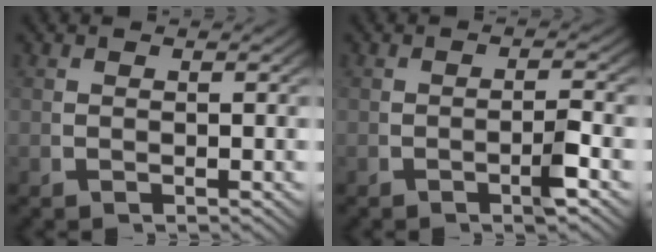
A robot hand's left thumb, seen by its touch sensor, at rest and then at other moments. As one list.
[{"total": 2.2, "force": [-0.7, 0.3, 2.0], "torque": [-0.032, 0.003, -0.015]}]